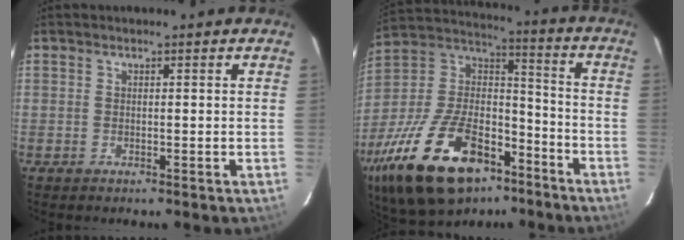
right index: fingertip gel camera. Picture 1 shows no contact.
{"total": 30.2, "force": [-18.0, 14.9, 19.1], "torque": [-0.386, 0.001, -0.289]}